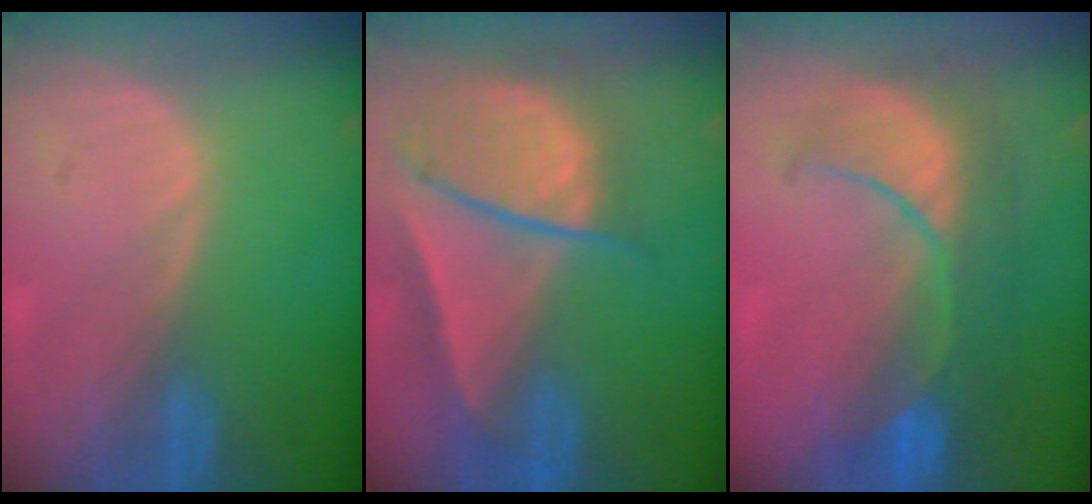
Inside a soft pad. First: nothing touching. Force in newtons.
{"total": 9.5, "press": 8.1, "slide": 4.9}
{"total": 8.6, "press": 8.5, "slide": 1.4}